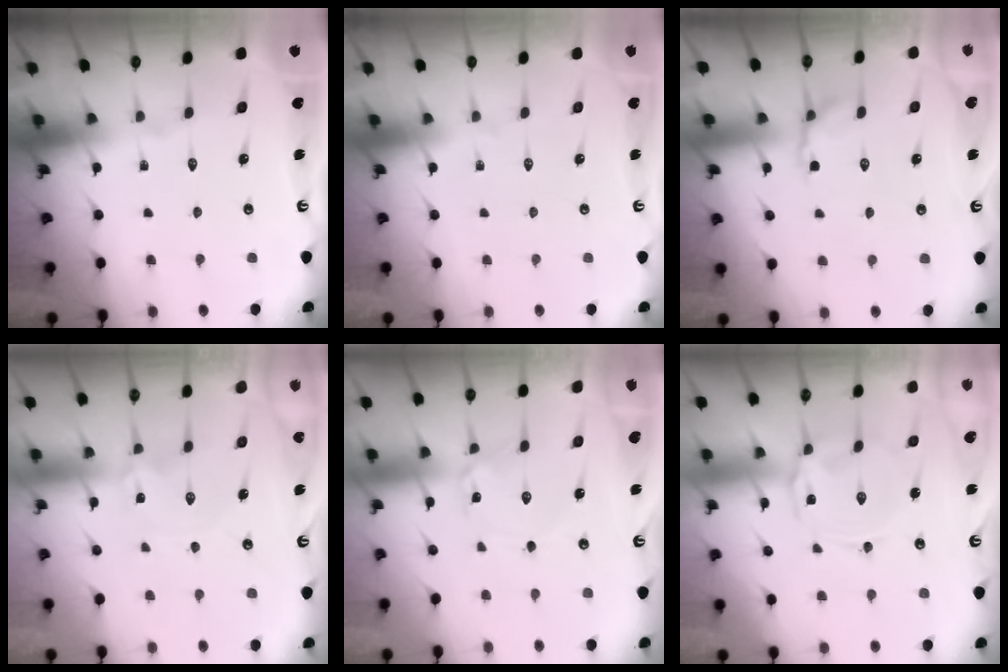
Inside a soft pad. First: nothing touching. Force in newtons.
{"total": 0.0}
{"total": 3.5, "press": 3.2, "slide": 1.5}
{"total": 0.0}
{"total": 1.7, "press": 1.7, "slide": 0.1}
{"total": 3.1, "press": 3.1, "slide": 0.4}